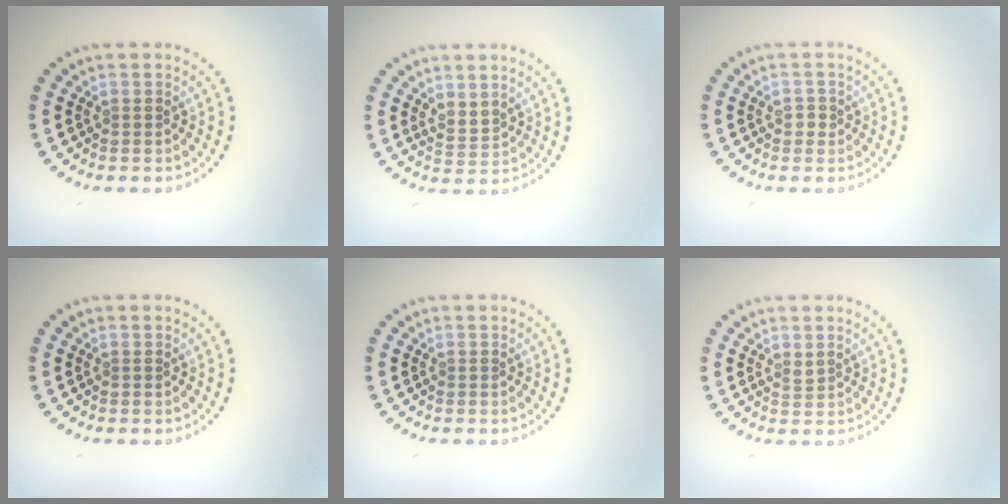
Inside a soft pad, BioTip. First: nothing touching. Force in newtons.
{"total": 1.7, "press": 1.4, "slide": 1.0}
{"total": 1.0, "press": 1.0, "slide": 0.4}
{"total": 0.0}
{"total": 0.0}
{"total": 0.6, "press": 0.5, "slide": 0.4}